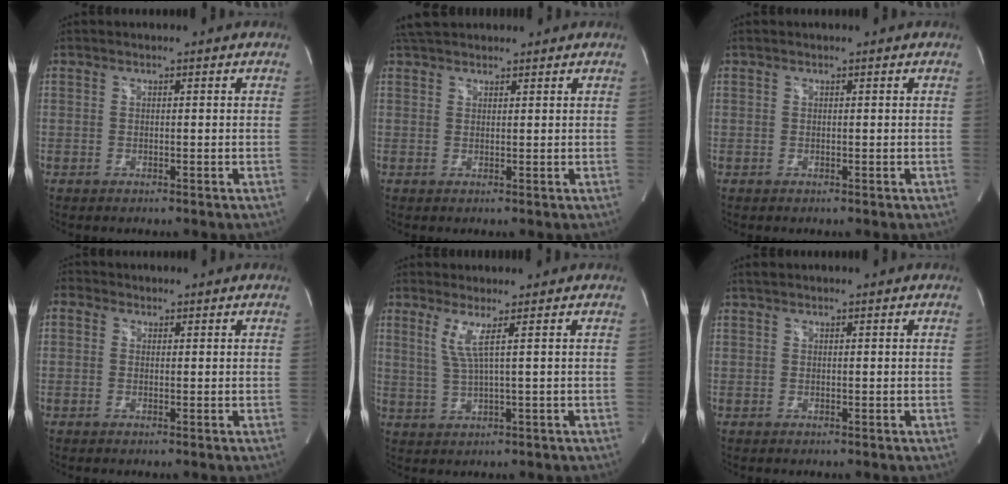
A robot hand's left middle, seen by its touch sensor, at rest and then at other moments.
{"total": 5.1, "force": [4.5, 1.7, 1.8], "torque": [-0.028, 0.036, 0.078]}
{"total": 0.0}
{"total": 2.0, "force": [0.5, 1.7, 0.9], "torque": [-0.022, 0.012, 0.006]}
{"total": 3.7, "force": [1.5, -1.0, 3.2], "torque": [-0.073, -0.006, 0.035]}
{"total": 0.6, "force": [0.5, 0.0, 0.2], "torque": [-0.013, 0.014, 0.014]}